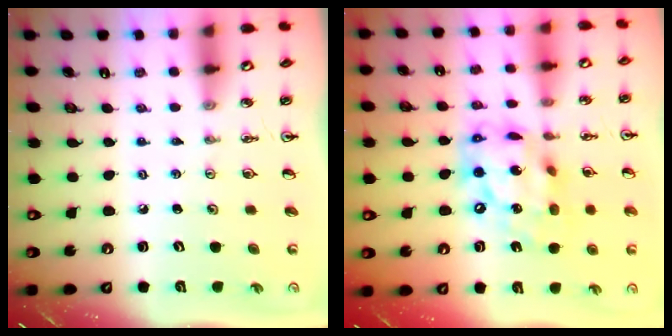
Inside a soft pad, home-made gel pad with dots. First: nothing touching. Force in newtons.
{"total": 16.6, "press": 16.6, "slide": 1.5}